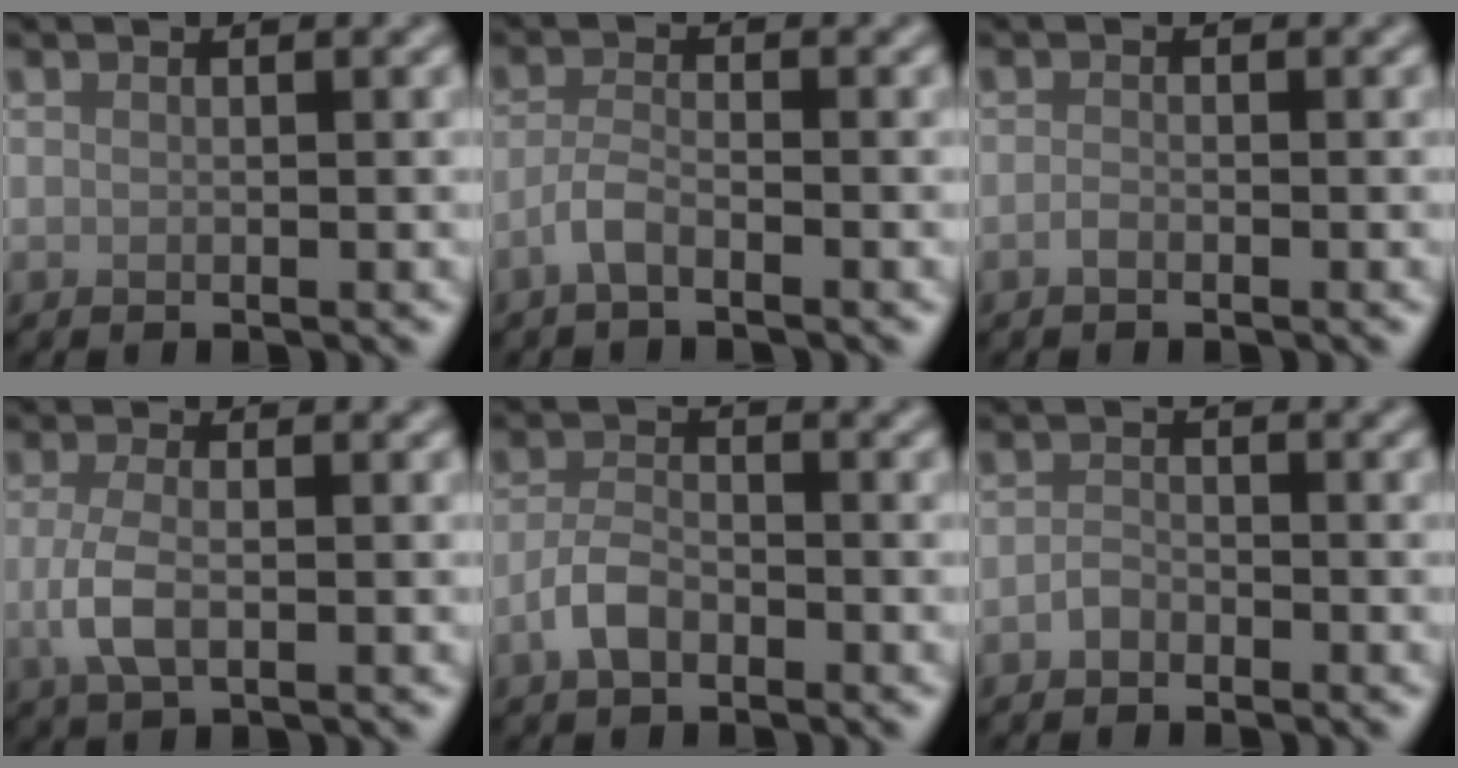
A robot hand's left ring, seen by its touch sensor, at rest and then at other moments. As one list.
[{"total": 1.9, "force": [-1.2, 0.5, 1.3], "torque": [-0.029, 0.002, -0.030]}, {"total": 0.6, "force": [-0.4, 0.2, 0.4], "torque": [-0.008, 0.000, -0.009]}, {"total": 3.0, "force": [-0.4, 1.3, 2.7], "torque": [-0.066, -0.005, -0.011]}, {"total": 2.6, "force": [-1.5, 1.4, 1.6], "torque": [-0.035, 0.004, -0.036]}, {"total": 1.1, "force": [-0.8, 0.7, 0.4], "torque": [-0.007, 0.003, -0.018]}]